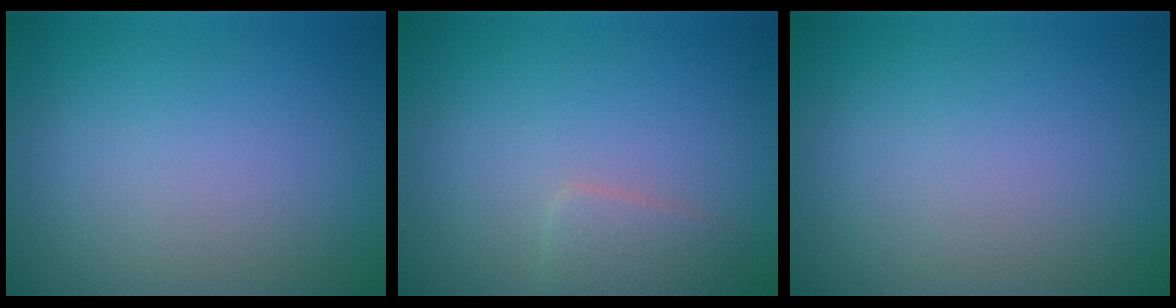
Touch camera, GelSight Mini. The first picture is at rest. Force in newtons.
{"total": 1.7, "press": 1.7, "slide": 0.1}
{"total": 0.0}